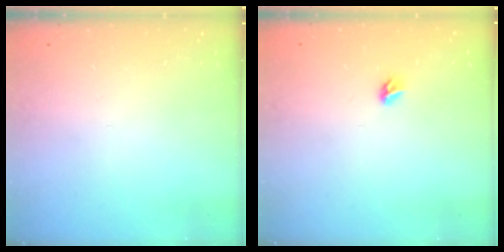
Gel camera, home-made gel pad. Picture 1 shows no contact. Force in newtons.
{"total": 3.8, "press": 3.8, "slide": 0.7}